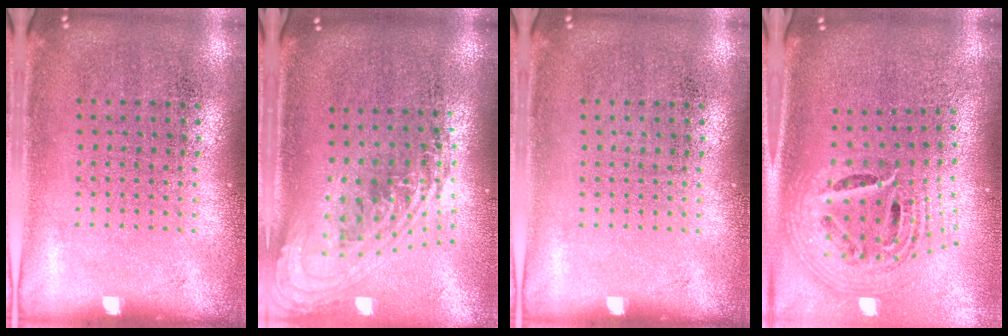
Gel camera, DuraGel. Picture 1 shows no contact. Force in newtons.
{"total": 2.3, "press": 1.7, "slide": 1.6}
{"total": 0.0}
{"total": 2.6, "press": 1.9, "slide": 1.9}